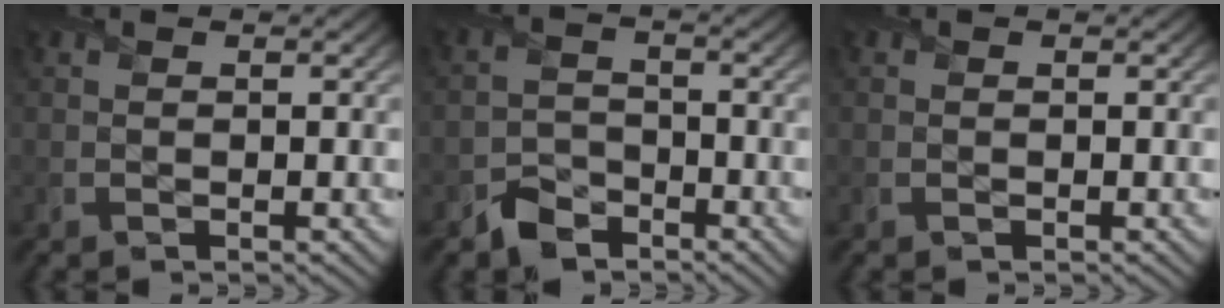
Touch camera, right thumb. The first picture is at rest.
{"total": 3.5, "force": [-2.7, 2.1, 0.5], "torque": [-0.004, 0.004, -0.063]}
{"total": 0.0}